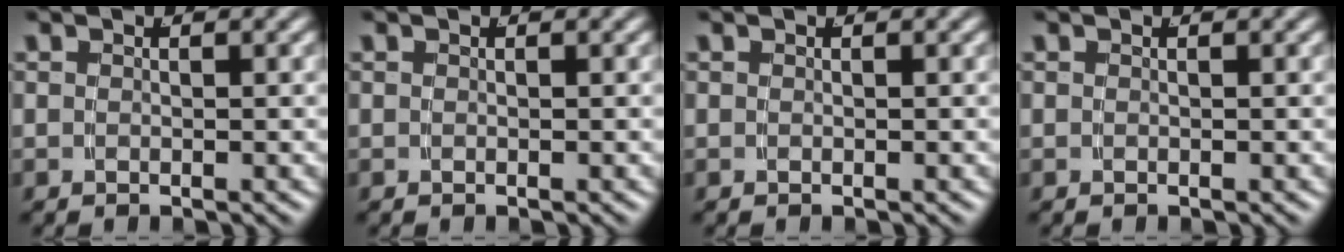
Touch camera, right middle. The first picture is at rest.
{"total": 0.0}
{"total": 0.0}
{"total": 0.0}